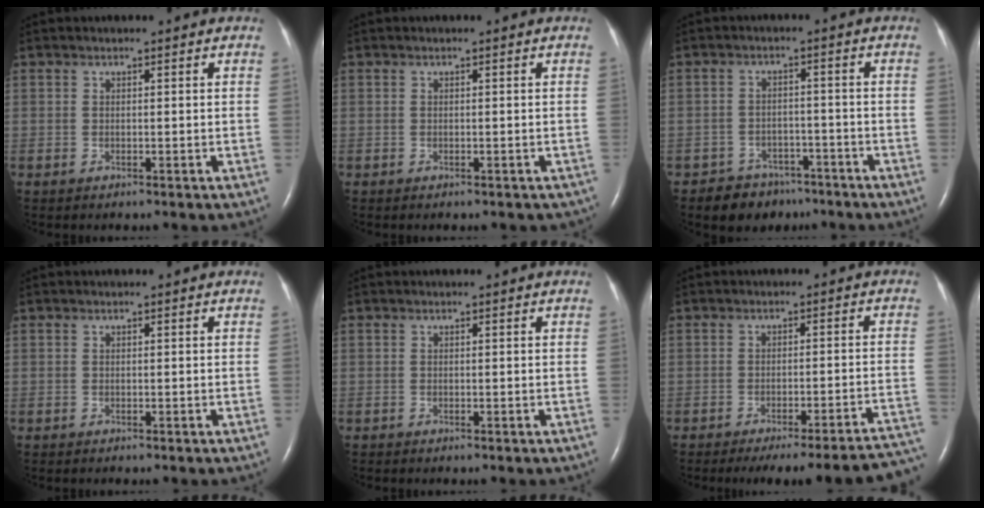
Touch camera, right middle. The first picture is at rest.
{"total": 2.8, "force": [-2.3, 1.3, 1.1], "torque": [-0.006, -0.003, -0.022]}
{"total": 6.2, "force": [-4.8, 3.9, 0.7], "torque": [-0.006, 0.011, -0.069]}
{"total": 0.0}
{"total": 0.0}
{"total": 19.1, "force": [-17.7, 0.9, 7.1], "torque": [-0.016, 0.003, -0.209]}